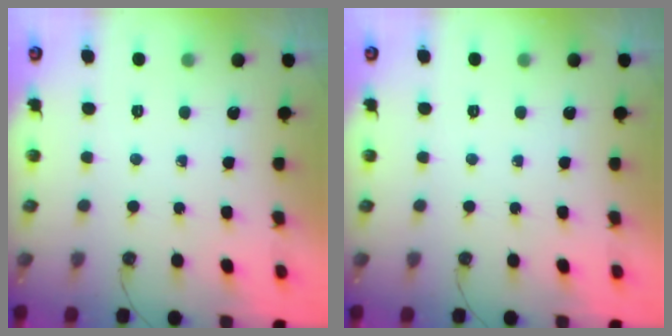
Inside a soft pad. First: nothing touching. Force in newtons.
{"total": 0.0}